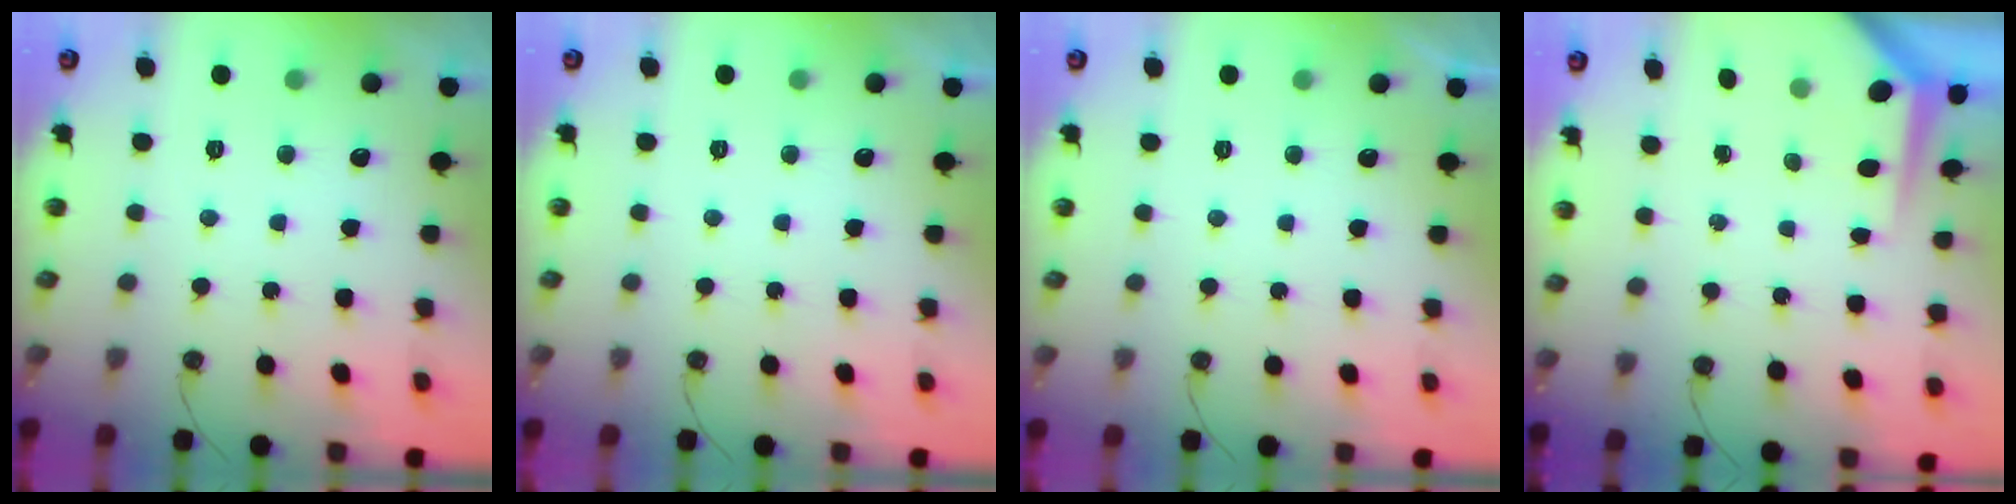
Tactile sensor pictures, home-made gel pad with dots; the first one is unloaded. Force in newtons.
{"total": 0.0}
{"total": 0.0}
{"total": 3.9, "press": 3.9, "slide": 0.2}